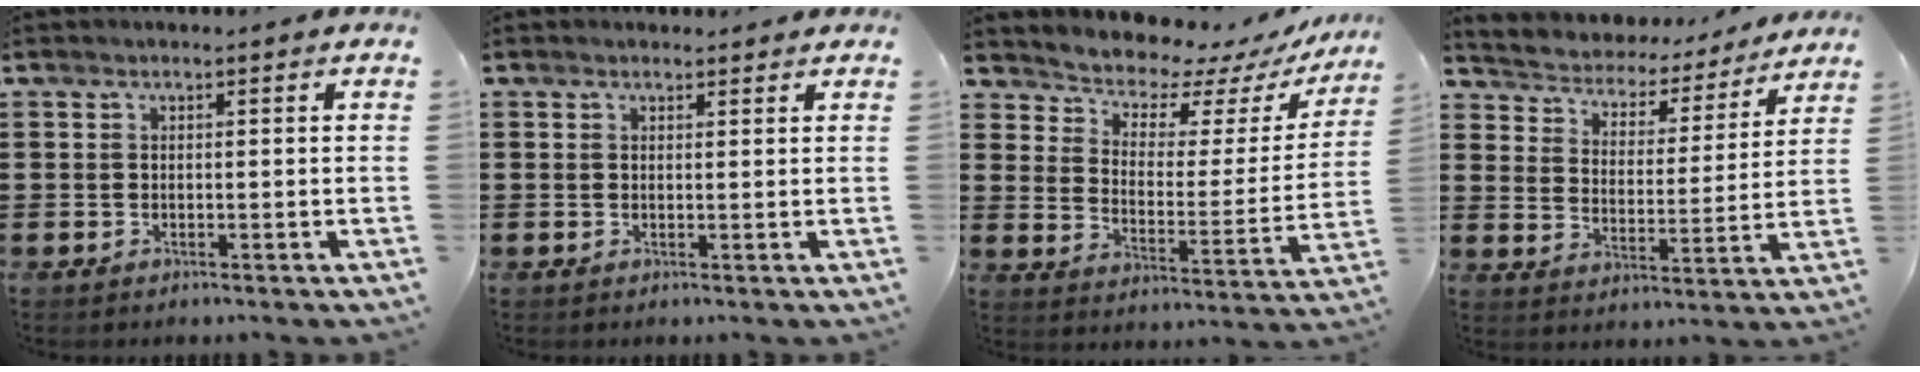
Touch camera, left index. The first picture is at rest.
{"total": 1.0, "force": [0.9, 0.4, 0.0], "torque": [-0.003, 0.002, 0.019]}
{"total": 5.7, "force": [5.4, 1.7, 0.6], "torque": [-0.040, -0.051, 0.089]}
{"total": 3.7, "force": [3.6, 0.9, -0.2], "torque": [-0.023, -0.031, 0.053]}